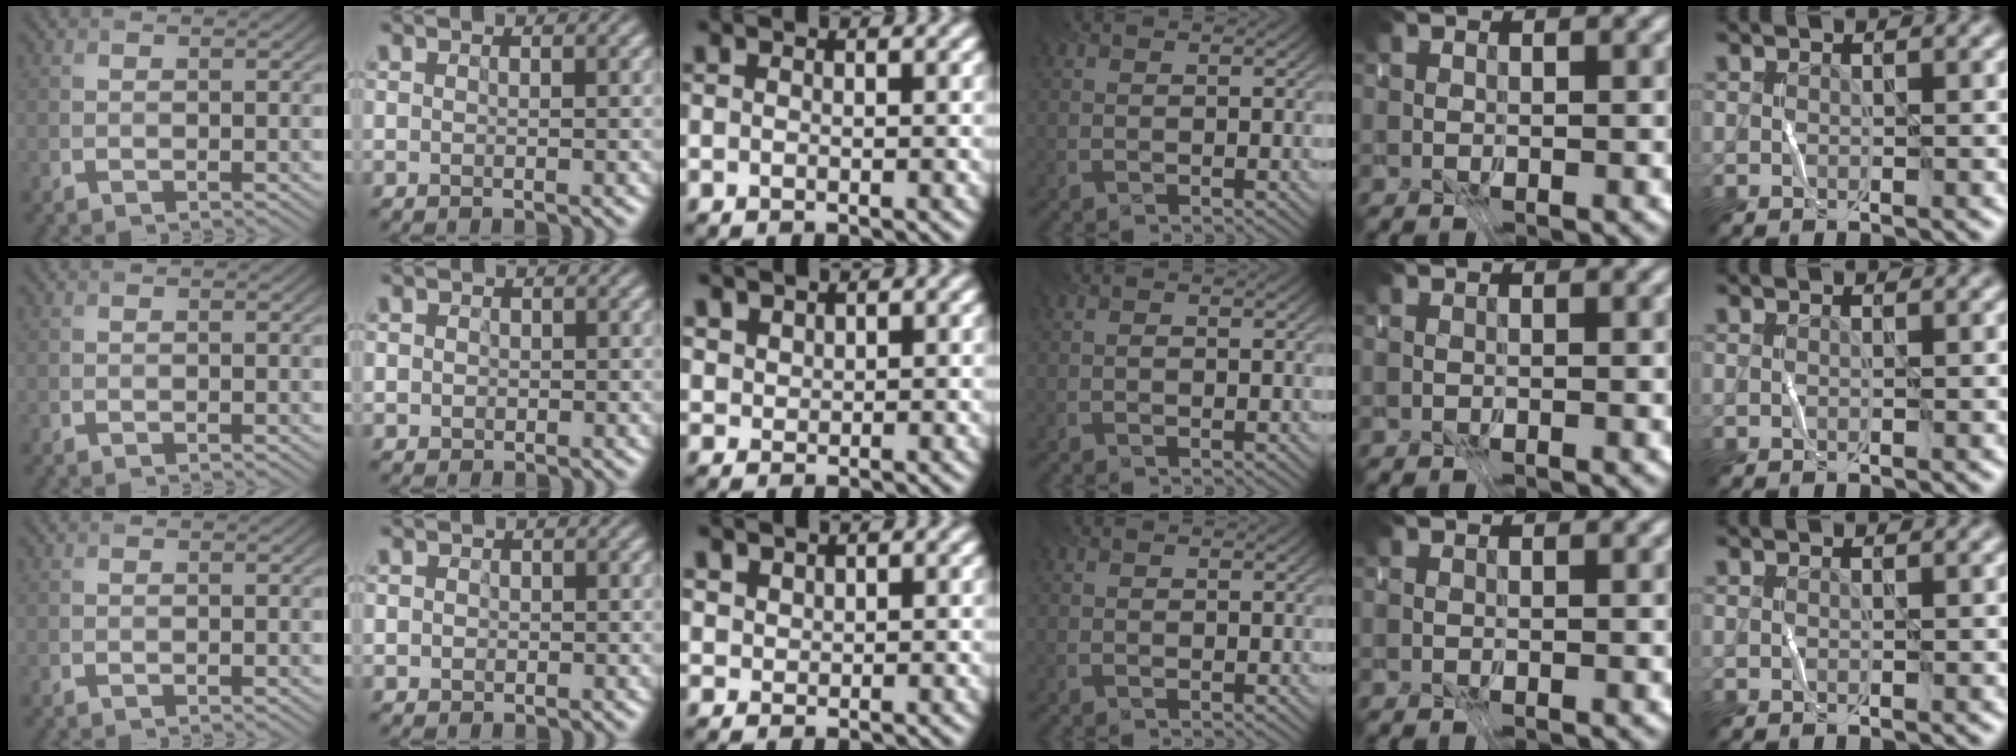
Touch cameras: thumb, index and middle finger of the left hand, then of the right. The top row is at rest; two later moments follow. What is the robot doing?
{"motion": "fold", "object": "receipt paper"}